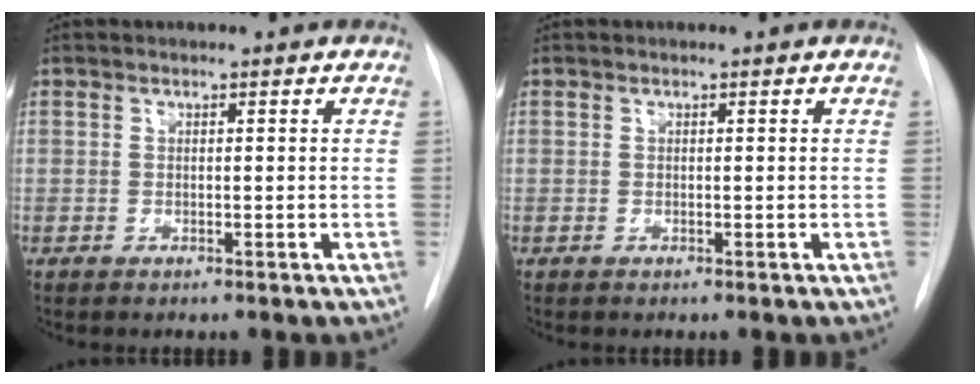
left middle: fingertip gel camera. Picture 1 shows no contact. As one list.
[{"total": 0.0}]